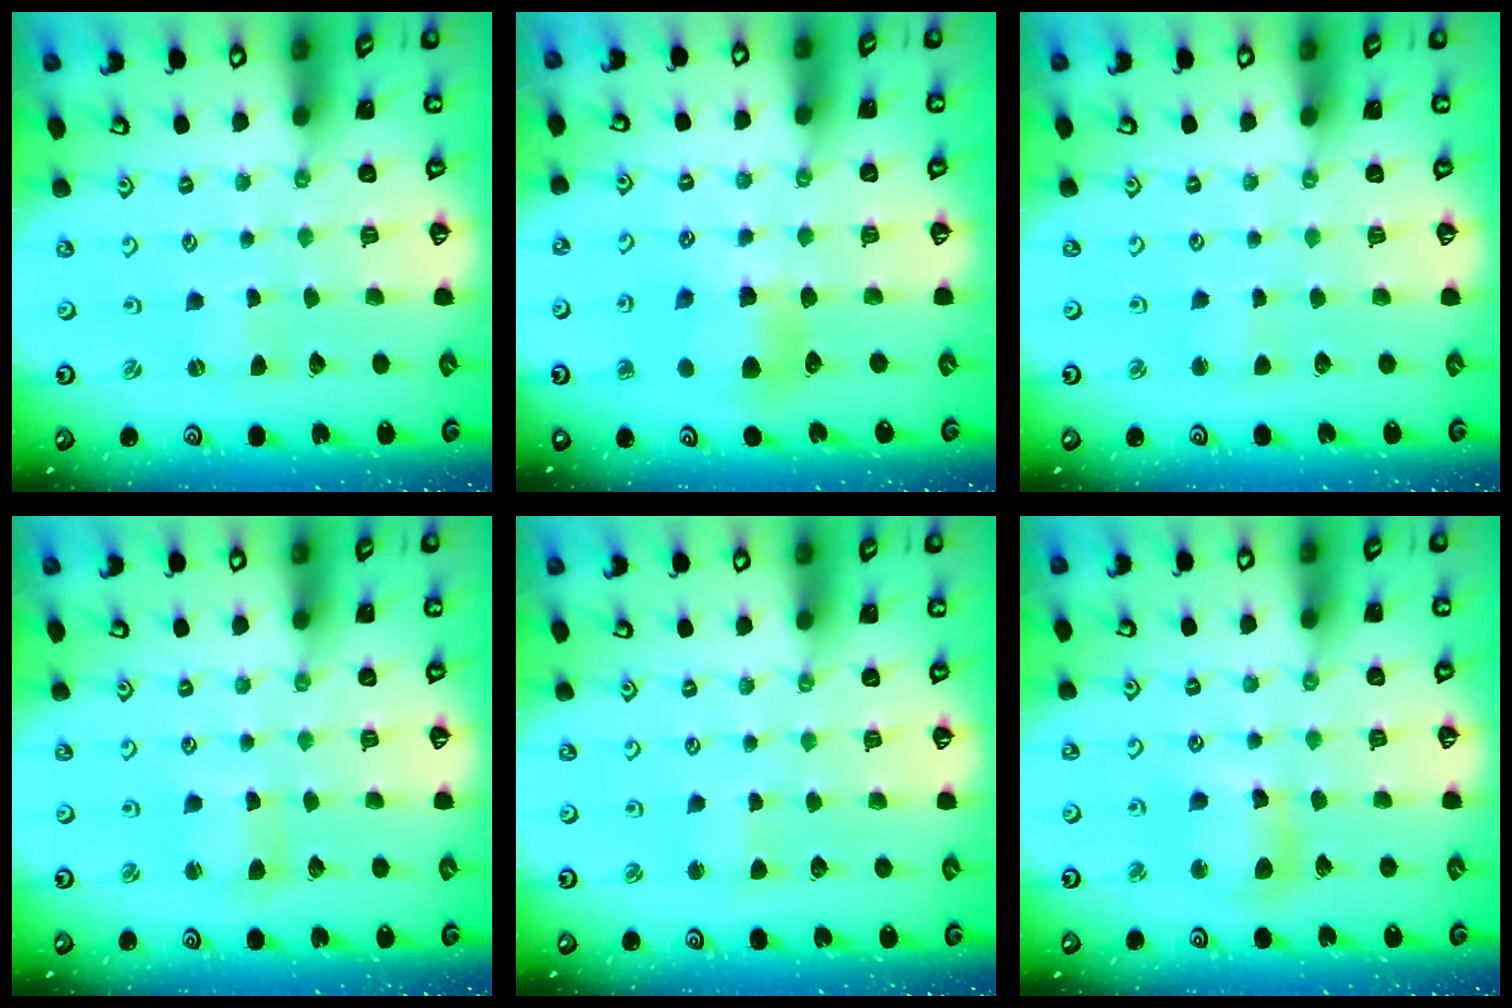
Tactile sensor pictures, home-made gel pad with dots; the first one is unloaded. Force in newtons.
{"total": 7.0, "press": 7.0, "slide": 0.6}
{"total": 2.1, "press": 2.1, "slide": 0.2}
{"total": 2.9, "press": 2.9, "slide": 0.3}
{"total": 2.4, "press": 2.4, "slide": 0.3}
{"total": 8.9, "press": 8.9, "slide": 1.1}